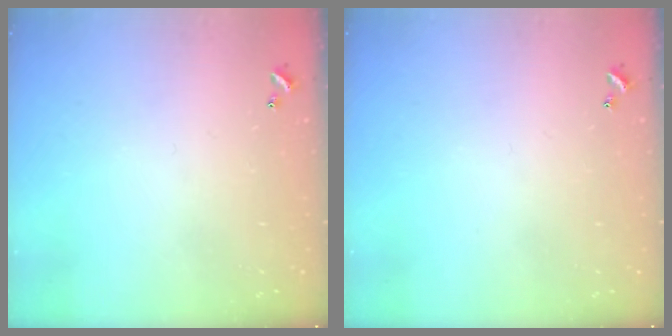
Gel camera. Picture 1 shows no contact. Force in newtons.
{"total": 0.0}